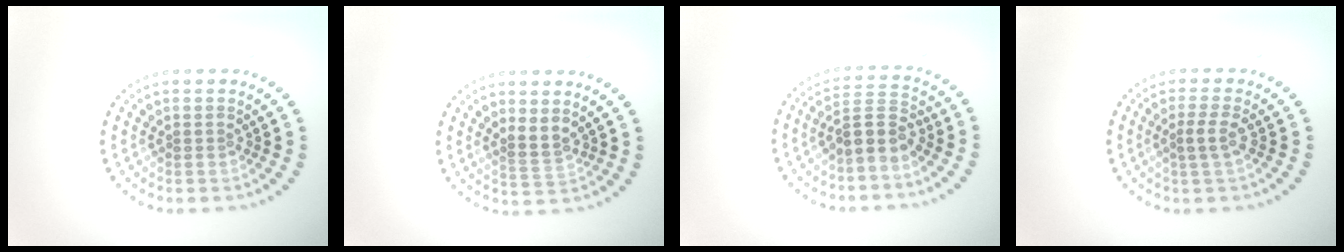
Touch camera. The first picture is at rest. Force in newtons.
{"total": 1.8, "press": 1.5, "slide": 1.1}
{"total": 3.3, "press": 2.9, "slide": 1.6}
{"total": 1.7, "press": 1.5, "slide": 0.8}